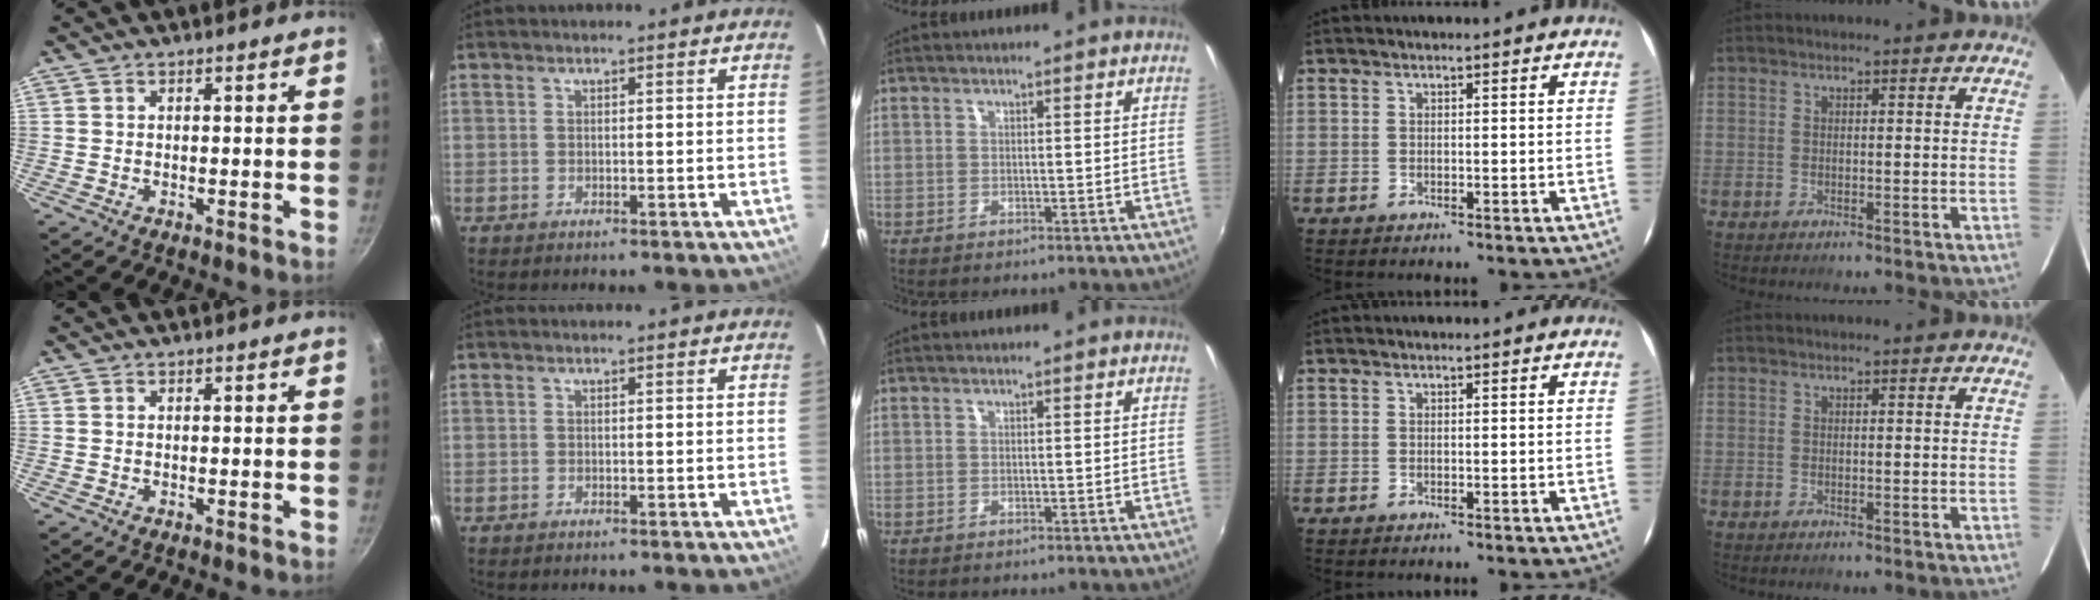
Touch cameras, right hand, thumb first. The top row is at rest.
{}